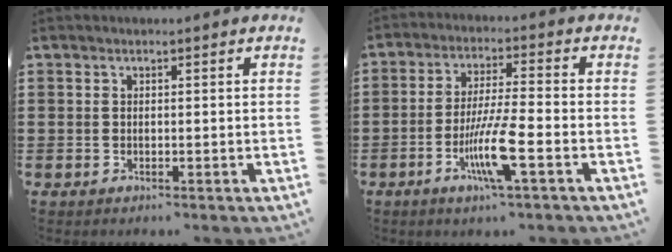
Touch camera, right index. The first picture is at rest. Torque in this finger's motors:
{"motor_torque": [2.14, 0.00, 0.44, 0.16]}